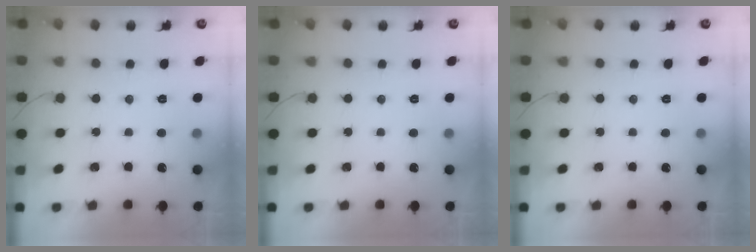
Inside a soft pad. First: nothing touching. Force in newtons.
{"total": 0.0}
{"total": 0.0}